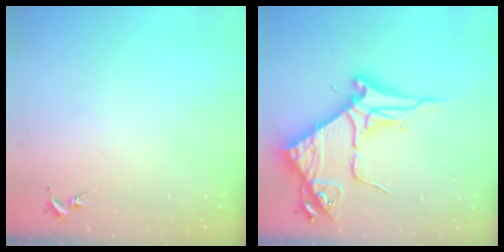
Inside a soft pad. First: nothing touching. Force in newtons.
{"total": 8.9, "press": 8.9, "slide": 0.8}